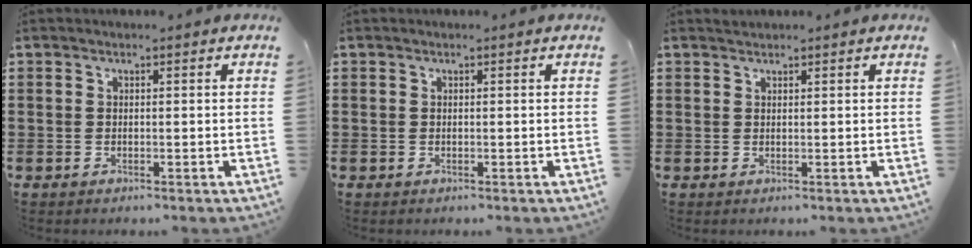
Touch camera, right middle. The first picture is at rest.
{"total": 0.0}
{"total": 0.6, "force": [0.6, 0.2, 0.0], "torque": [-0.002, 0.001, 0.012]}